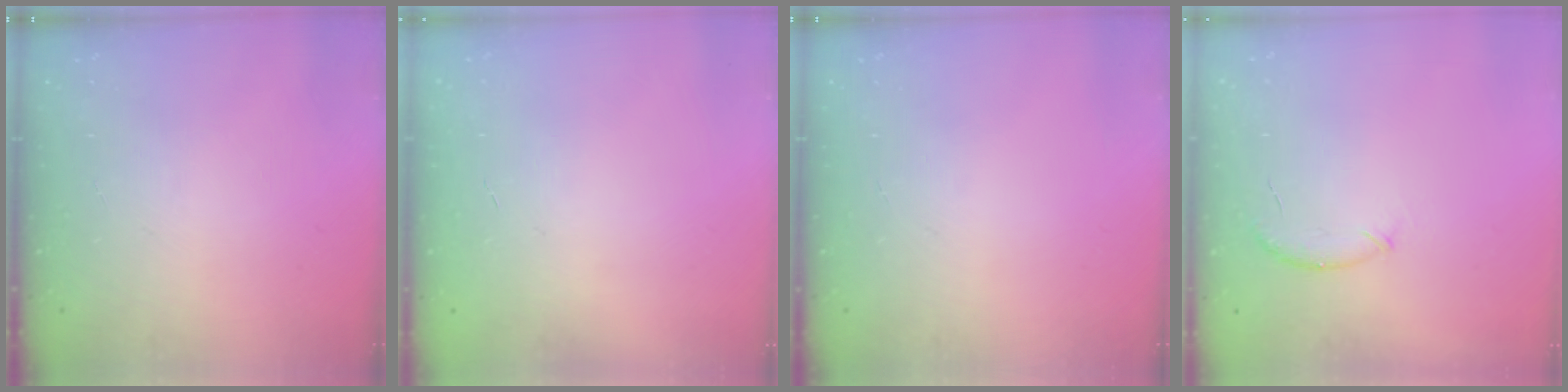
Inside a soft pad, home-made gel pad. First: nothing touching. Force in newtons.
{"total": 0.0}
{"total": 0.0}
{"total": 6.5, "press": 6.5, "slide": 1.0}